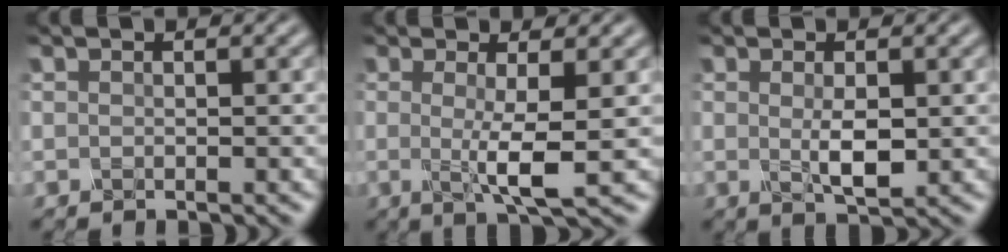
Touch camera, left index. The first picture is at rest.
{"total": 4.1, "force": [0.0, 0.6, 4.1], "torque": [-0.073, -0.012, 0.000]}
{"total": 2.7, "force": [0.1, 0.9, 2.6], "torque": [-0.052, -0.006, 0.006]}